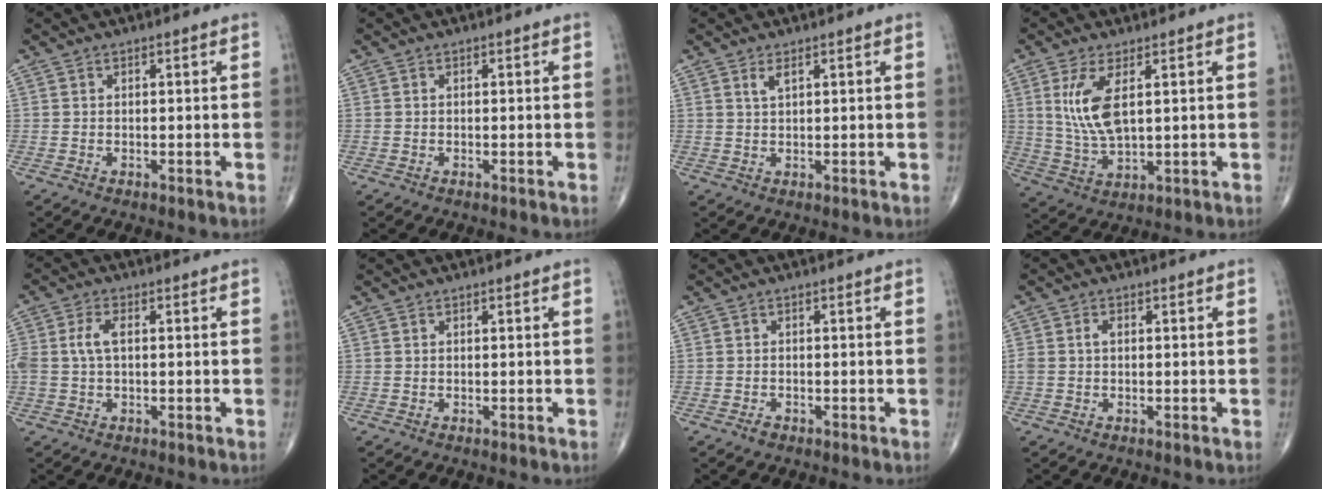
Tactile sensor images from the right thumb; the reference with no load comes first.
{"total": 0.0}
{"total": 1.6, "force": [0.9, 0.5, 1.2], "torque": [-0.025, 0.000, 0.021]}
{"total": 9.1, "force": [2.6, 3.6, 7.9], "torque": [-0.167, -0.014, 0.061]}
{"total": 4.5, "force": [0.4, 2.3, 3.8], "torque": [-0.101, 0.013, 0.007]}
{"total": 0.0}
{"total": 1.1, "force": [-0.8, 0.7, 0.5], "torque": [-0.008, 0.003, -0.014]}
{"total": 1.9, "force": [0.2, 1.3, 1.4], "torque": [-0.036, 0.010, 0.005]}